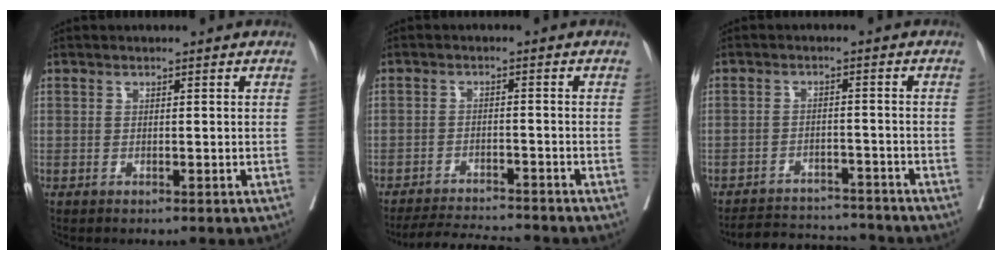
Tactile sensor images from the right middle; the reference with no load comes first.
{"total": 7.4, "force": [-7.2, 0.0, 1.4], "torque": [-0.022, -0.007, -0.120]}
{"total": 9.5, "force": [-9.3, 1.8, 1.1], "torque": [-0.011, 0.008, -0.132]}